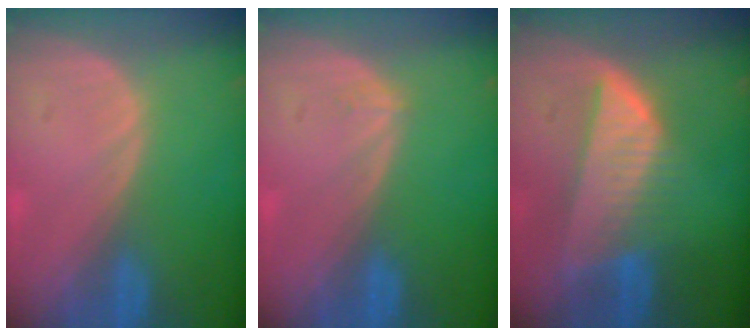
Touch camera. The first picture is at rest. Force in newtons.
{"total": 0.5, "press": 0.5, "slide": 0.2}
{"total": 8.3, "press": 7.3, "slide": 3.9}